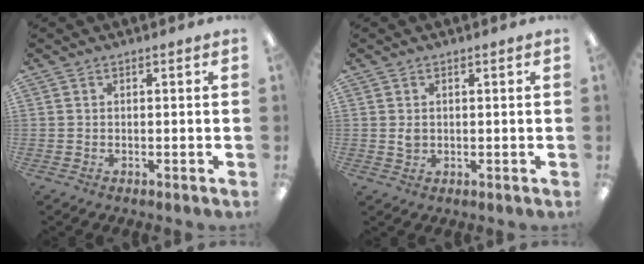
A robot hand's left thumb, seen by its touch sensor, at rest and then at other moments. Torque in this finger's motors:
{"motor_torque": [-0.23, 0.21, 0.14, -0.28, -0.01]}